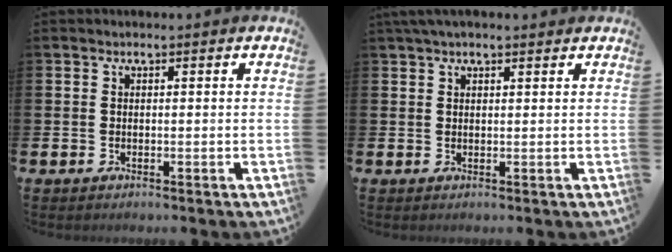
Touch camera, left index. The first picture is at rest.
{"total": 1.9, "force": [1.6, 0.3, 0.9], "torque": [-0.011, 0.003, 0.028]}